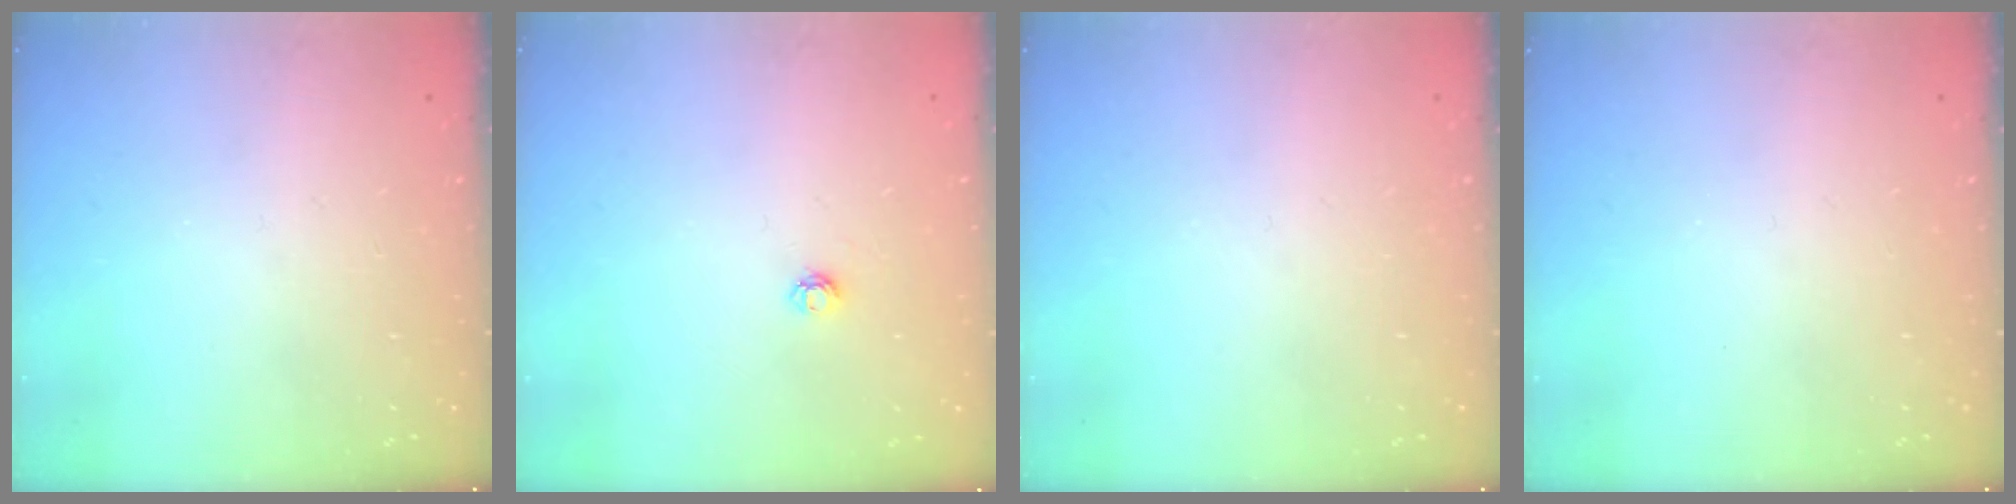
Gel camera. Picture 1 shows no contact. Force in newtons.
{"total": 3.9, "press": 3.8, "slide": 0.5}
{"total": 0.0}
{"total": 0.0}